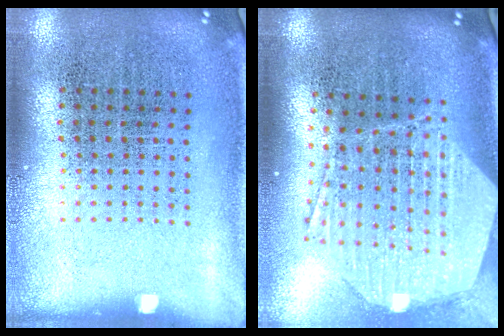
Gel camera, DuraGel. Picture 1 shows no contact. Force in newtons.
{"total": 2.9, "press": 2.3, "slide": 1.8}